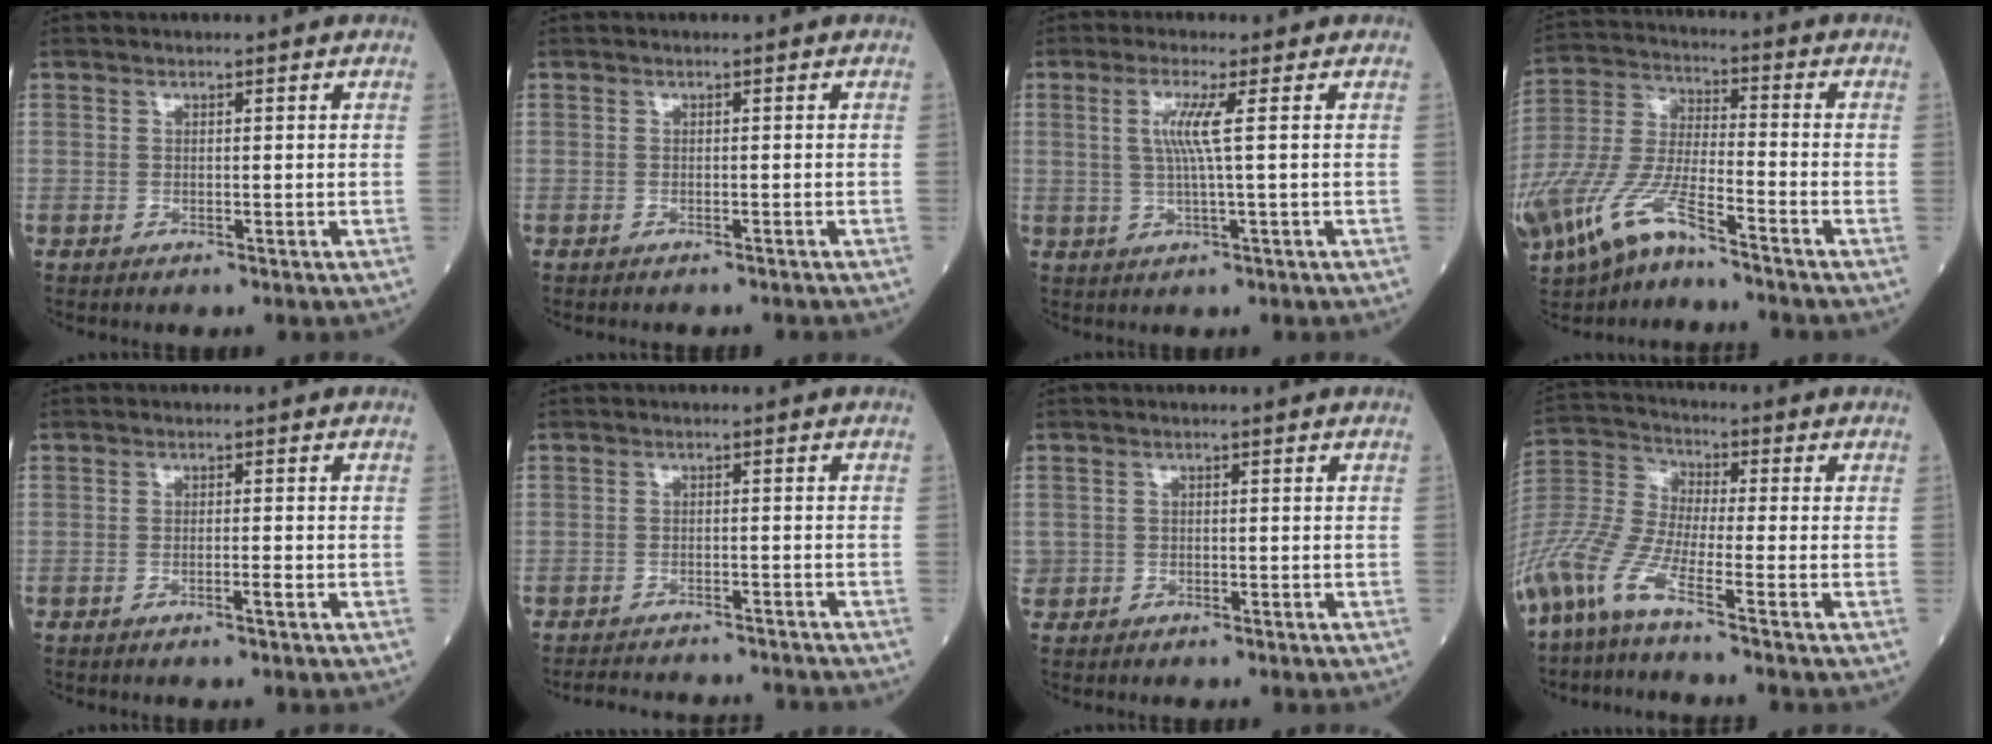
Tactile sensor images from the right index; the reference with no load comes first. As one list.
[{"total": 3.4, "force": [-3.2, 0.7, 0.9], "torque": [-0.012, -0.008, -0.037]}, {"total": 4.3, "force": [0.8, -0.9, 4.2], "torque": [-0.088, 0.000, 0.017]}, {"total": 14.1, "force": [-9.0, 3.9, 10.0], "torque": [-0.231, -0.017, -0.175]}, {"total": 1.1, "force": [-0.6, -0.1, 1.0], "torque": [-0.022, -0.001, -0.008]}, {"total": 10.8, "force": [-10.3, 1.9, 2.7], "torque": [-0.046, 0.000, -0.128]}, {"total": 1.4, "force": [-0.2, 1.3, 0.2], "torque": [0.000, 0.005, -0.002]}, {"total": 12.0, "force": [-7.9, 0.9, 9.0], "torque": [-0.213, -0.010, -0.164]}]